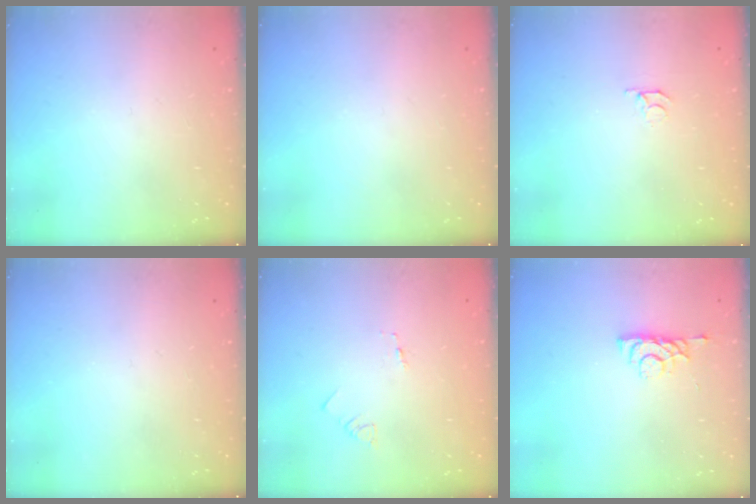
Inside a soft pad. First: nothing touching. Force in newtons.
{"total": 0.0}
{"total": 3.0, "press": 3.0, "slide": 0.3}
{"total": 0.0}
{"total": 1.4, "press": 1.3, "slide": 0.1}
{"total": 3.7, "press": 3.7, "slide": 0.6}